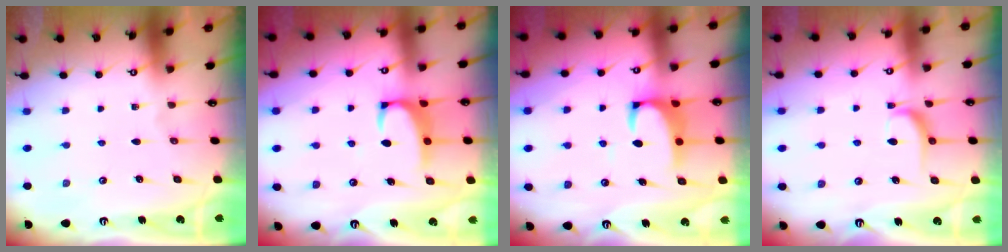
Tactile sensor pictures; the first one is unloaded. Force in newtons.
{"total": 2.4, "press": 2.3, "slide": 0.7}
{"total": 2.5, "press": 2.3, "slide": 1.0}
{"total": 3.4, "press": 3.2, "slide": 0.9}